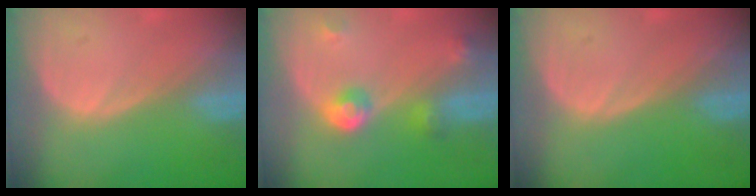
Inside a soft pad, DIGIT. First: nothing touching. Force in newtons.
{"total": 4.9, "press": 4.4, "slide": 2.1}
{"total": 0.0}